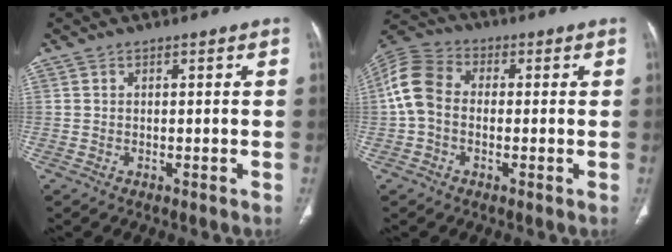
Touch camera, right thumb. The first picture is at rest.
{"total": 9.3, "force": [-0.3, 6.8, 6.3], "torque": [-0.124, 0.027, -0.021]}